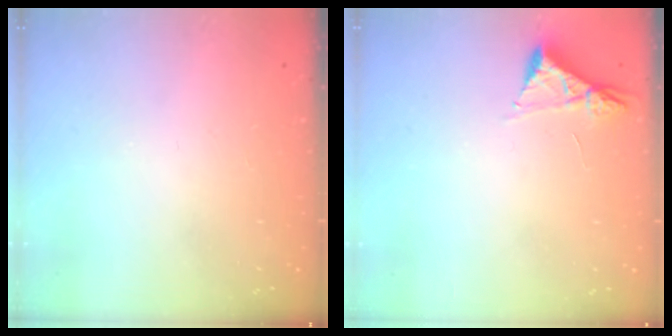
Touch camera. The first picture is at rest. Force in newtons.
{"total": 4.5, "press": 4.4, "slide": 0.5}